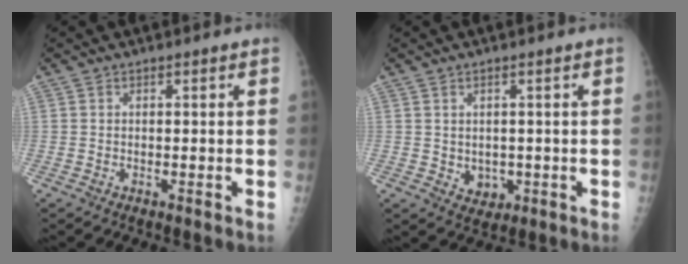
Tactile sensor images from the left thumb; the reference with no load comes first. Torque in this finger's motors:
{"motor_torque": [-0.28, -0.13, 0.44, 0.03, 0.01]}